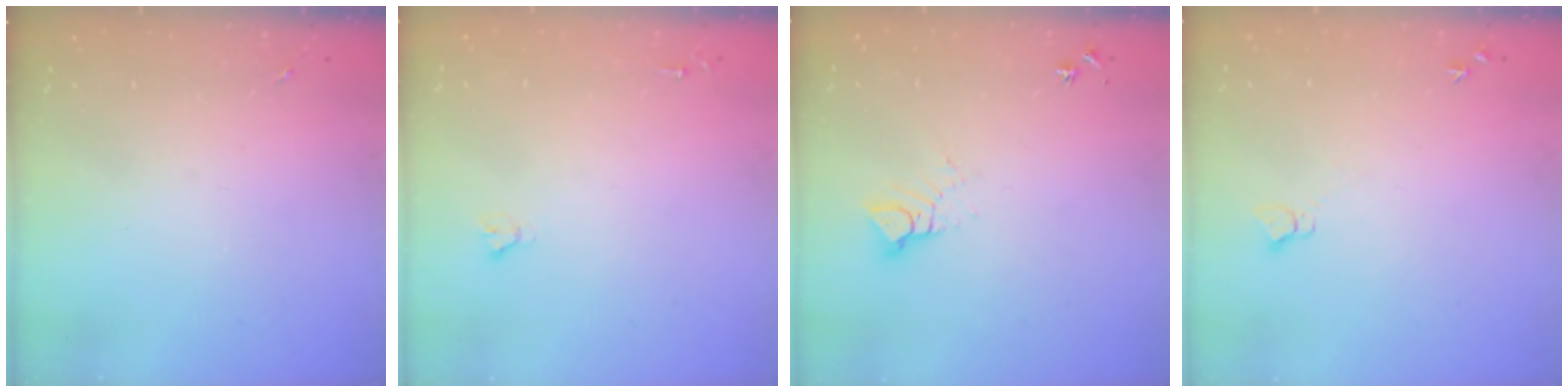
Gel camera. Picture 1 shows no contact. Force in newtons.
{"total": 1.8, "press": 1.8, "slide": 0.1}
{"total": 6.3, "press": 6.3, "slide": 0.1}
{"total": 4.1, "press": 4.0, "slide": 0.5}